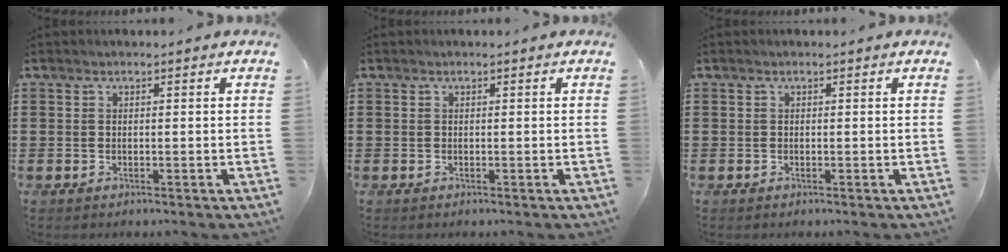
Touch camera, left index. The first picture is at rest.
{"total": 0.0}
{"total": 0.0}